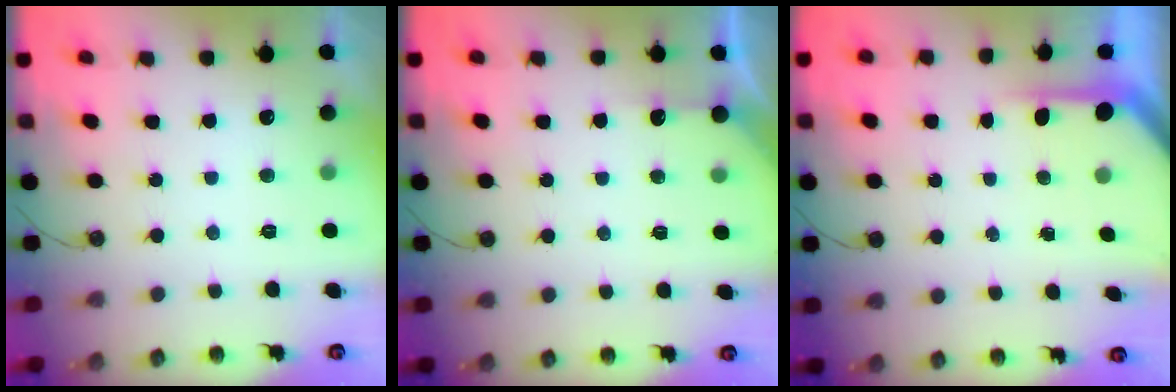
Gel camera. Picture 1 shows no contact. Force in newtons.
{"total": 2.7, "press": 2.7, "slide": 0.2}
{"total": 4.3, "press": 4.3, "slide": 0.5}